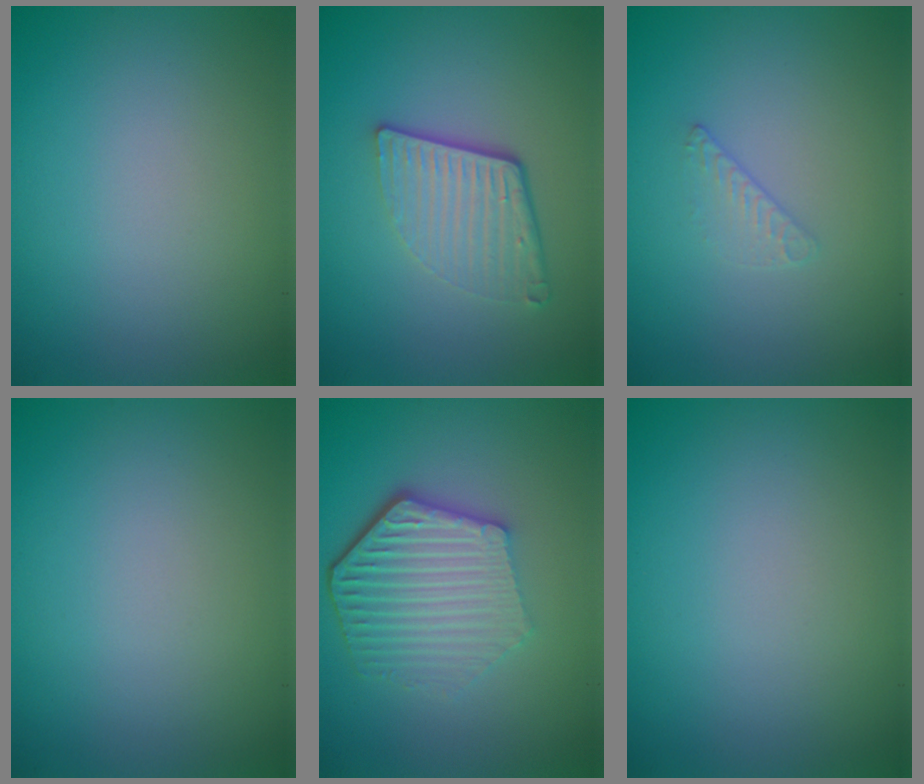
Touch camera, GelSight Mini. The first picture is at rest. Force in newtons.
{"total": 4.4, "press": 2.9, "slide": 3.3}
{"total": 0.6, "press": 0.3, "slide": 0.5}
{"total": 0.0}
{"total": 6.0, "press": 4.5, "slide": 4.0}
{"total": 0.0}